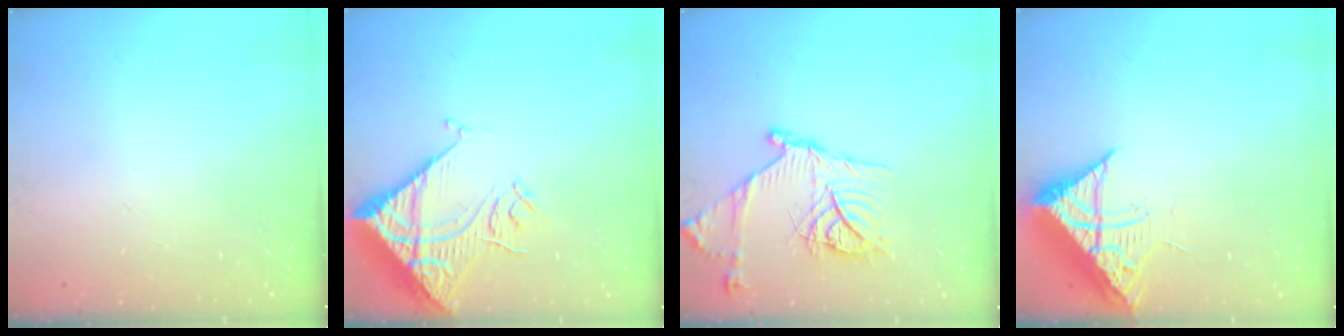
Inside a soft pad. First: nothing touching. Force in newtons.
{"total": 13.2, "press": 13.1, "slide": 1.7}
{"total": 18.9, "press": 18.8, "slide": 1.9}
{"total": 9.7, "press": 9.7, "slide": 1.0}